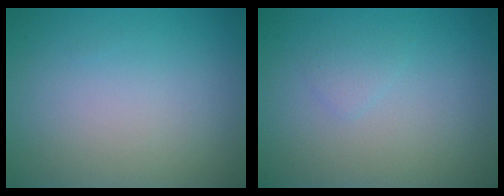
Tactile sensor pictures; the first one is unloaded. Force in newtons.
{"total": 0.8, "press": 0.8, "slide": 0.1}